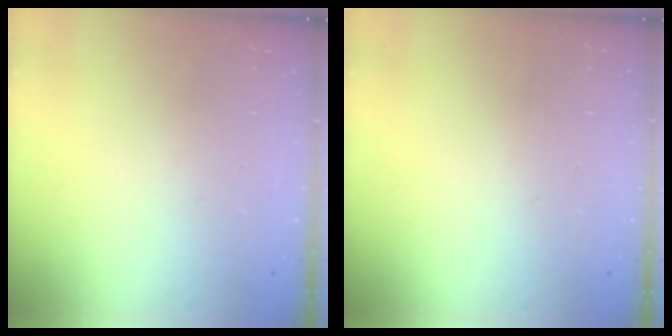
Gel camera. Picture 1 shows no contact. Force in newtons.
{"total": 0.0}